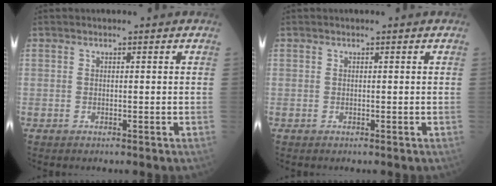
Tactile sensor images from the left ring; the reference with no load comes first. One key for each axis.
{"total": 0.0}